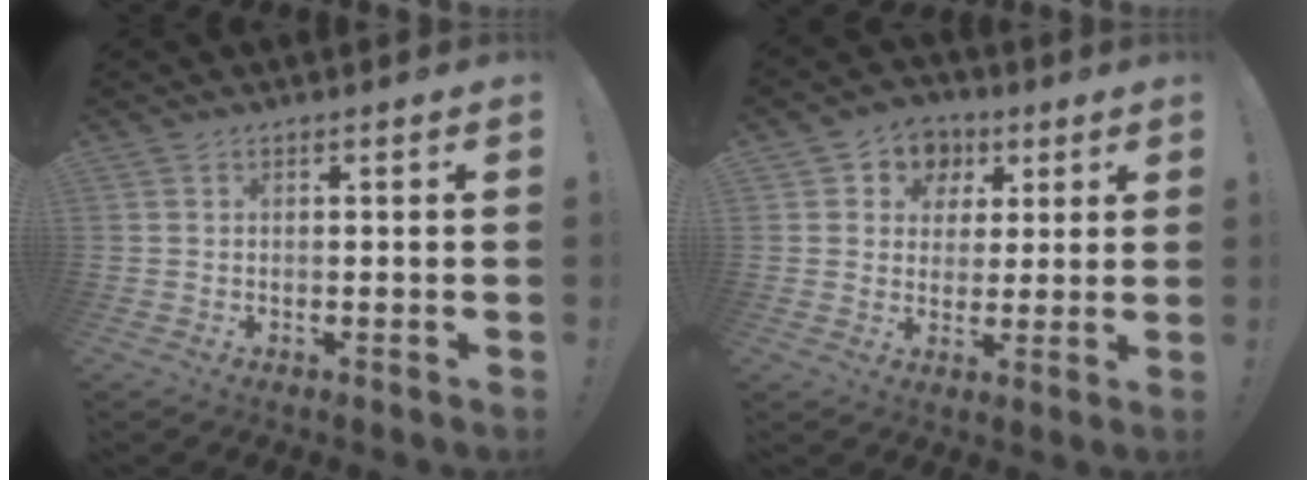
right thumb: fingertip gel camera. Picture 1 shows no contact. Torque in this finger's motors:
{"motor_torque": [0.49, 1.24, -0.04, -0.20, -0.01]}